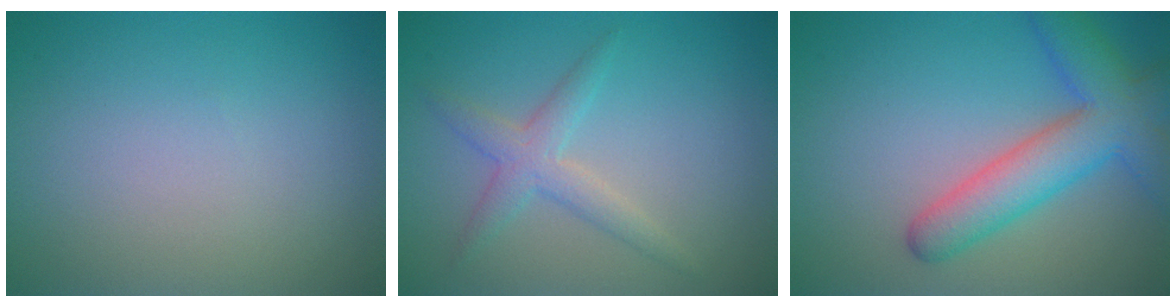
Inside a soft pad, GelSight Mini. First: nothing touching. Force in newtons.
{"total": 1.7, "press": 1.7, "slide": 0.2}
{"total": 6.5, "press": 6.5, "slide": 0.3}